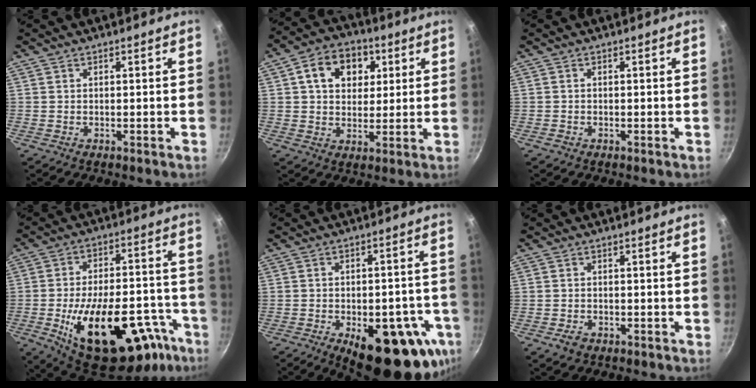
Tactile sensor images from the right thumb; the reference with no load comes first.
{"total": 11.6, "force": [3.8, 8.8, 6.7], "torque": [-0.078, 0.003, 0.050]}
{"total": 0.6, "force": [-0.4, 0.4, 0.1], "torque": [-0.003, 0.004, -0.007]}
{"total": 29.9, "force": [-13.6, 14.5, 22.4], "torque": [-0.281, 0.052, -0.183]}
{"total": 21.8, "force": [-9.8, 9.9, 16.8], "torque": [-0.156, 0.021, -0.120]}
{"total": 2.5, "force": [-1.4, 1.6, 1.2], "torque": [-0.022, 0.012, -0.023]}